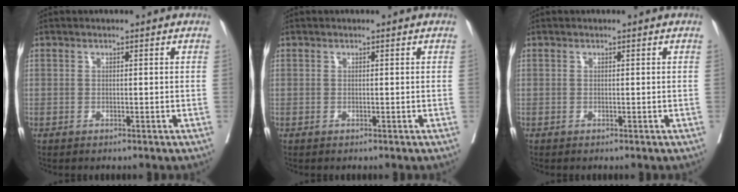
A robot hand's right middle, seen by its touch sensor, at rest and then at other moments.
{"total": 0.0}
{"total": 0.0}